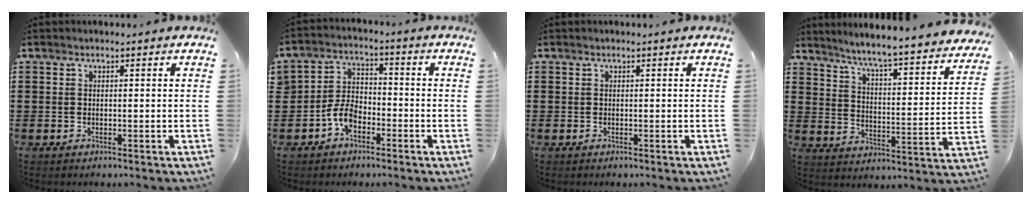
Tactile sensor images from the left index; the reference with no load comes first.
{"total": 5.0, "force": [-3.0, 3.1, 2.5], "torque": [-0.068, 0.006, -0.064]}
{"total": 0.0}
{"total": 4.7, "force": [4.2, -0.9, 1.8], "torque": [-0.058, -0.045, 0.057]}